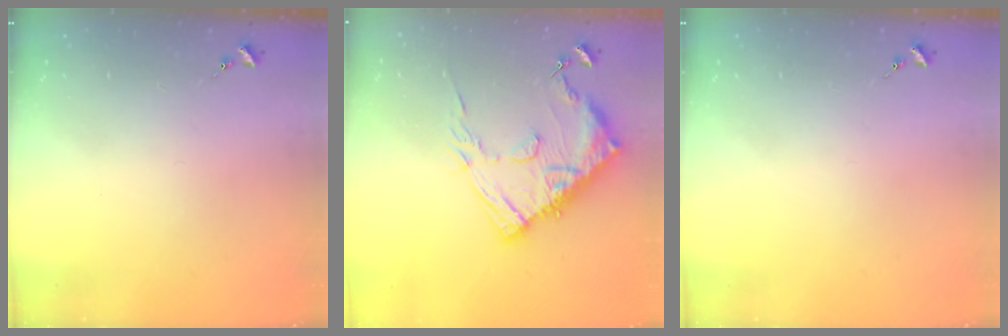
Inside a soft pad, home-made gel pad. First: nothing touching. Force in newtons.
{"total": 15.8, "press": 15.7, "slide": 1.6}
{"total": 0.0}